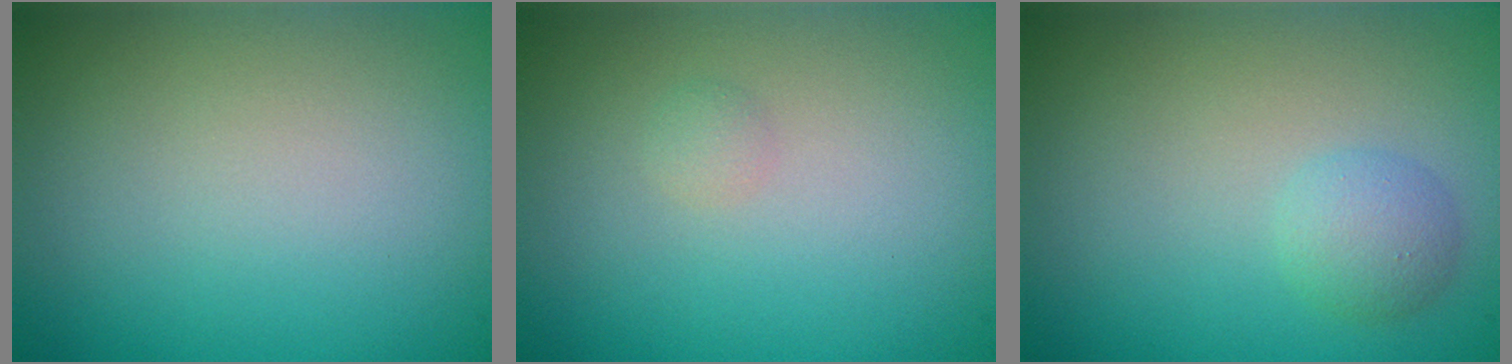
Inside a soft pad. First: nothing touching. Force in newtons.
{"total": 0.6, "press": 0.6, "slide": 0.1}
{"total": 1.7, "press": 1.7, "slide": 0.2}